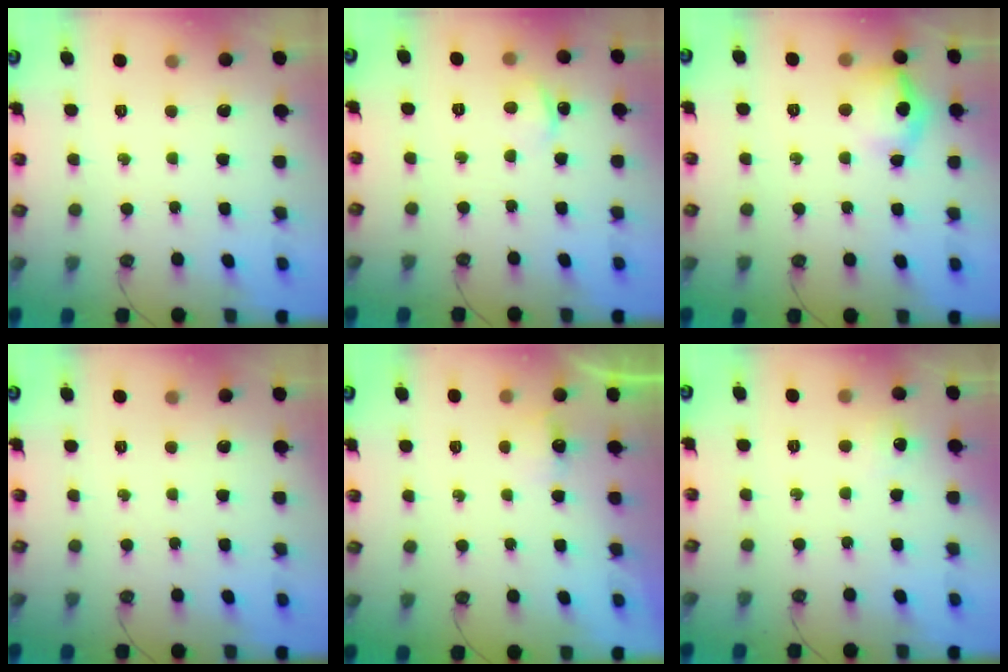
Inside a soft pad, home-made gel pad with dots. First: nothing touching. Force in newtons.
{"total": 2.8, "press": 2.7, "slide": 0.4}
{"total": 16.3, "press": 12.4, "slide": 10.6}
{"total": 0.0}
{"total": 2.7, "press": 2.6, "slide": 0.4}
{"total": 5.6, "press": 5.5, "slide": 0.7}